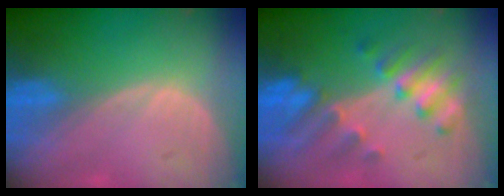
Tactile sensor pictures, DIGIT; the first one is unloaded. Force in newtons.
{"total": 7.6, "press": 7.5, "slide": 1.1}